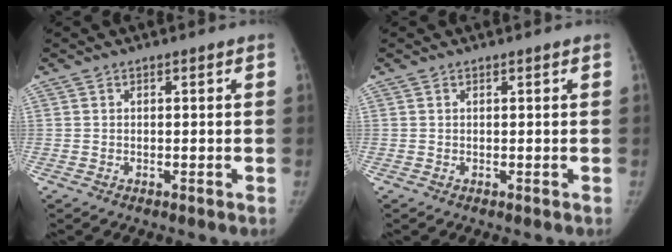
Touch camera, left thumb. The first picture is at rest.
{"total": 0.0}